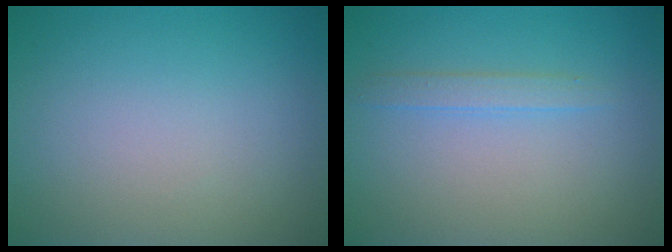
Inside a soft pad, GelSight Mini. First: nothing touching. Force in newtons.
{"total": 1.4, "press": 1.4, "slide": 0.0}